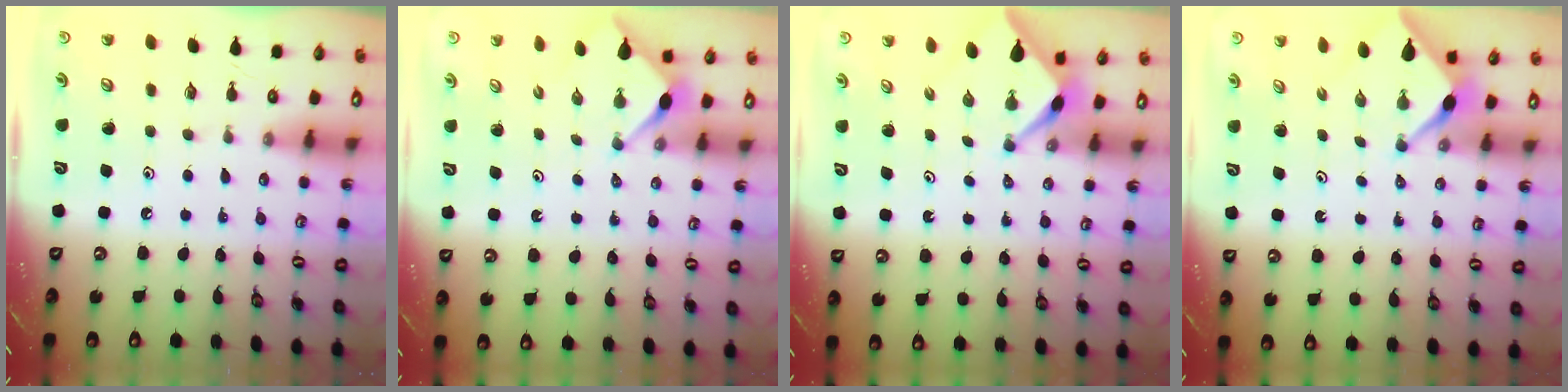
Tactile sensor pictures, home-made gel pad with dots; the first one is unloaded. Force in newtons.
{"total": 2.9, "press": 2.9, "slide": 0.3}
{"total": 2.5, "press": 2.5, "slide": 0.3}
{"total": 2.2, "press": 2.1, "slide": 0.3}